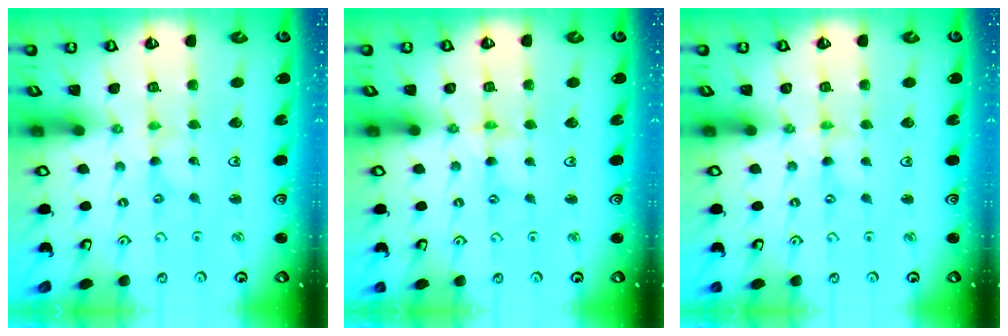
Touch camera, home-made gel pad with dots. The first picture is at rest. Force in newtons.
{"total": 1.2, "press": 1.2, "slide": 0.3}
{"total": 0.0}